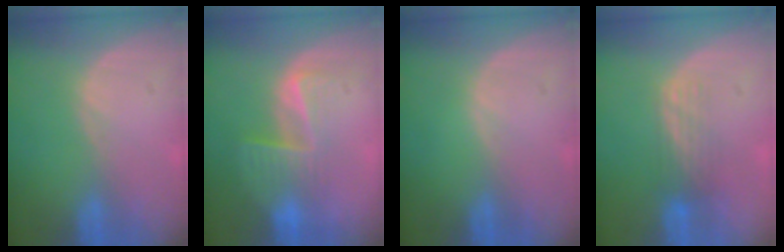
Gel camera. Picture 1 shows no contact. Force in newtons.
{"total": 6.7, "press": 5.7, "slide": 3.6}
{"total": 0.0}
{"total": 3.4, "press": 3.0, "slide": 1.7}